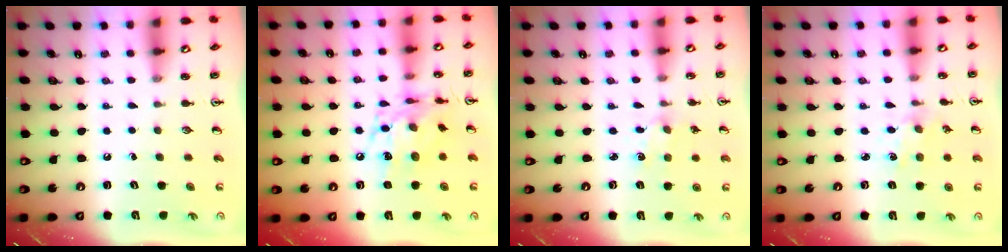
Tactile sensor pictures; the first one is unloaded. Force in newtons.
{"total": 12.8, "press": 12.7, "slide": 0.9}
{"total": 2.7, "press": 2.7, "slide": 0.3}
{"total": 2.5, "press": 2.5, "slide": 0.5}